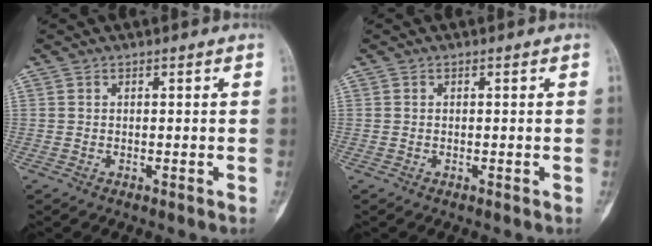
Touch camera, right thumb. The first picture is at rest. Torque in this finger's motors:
{"motor_torque": [0.00, 0.00, 0.07, 0.10, 0.03]}